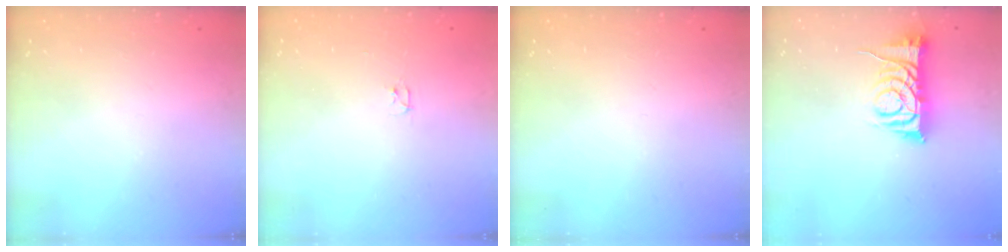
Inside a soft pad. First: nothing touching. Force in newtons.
{"total": 2.4, "press": 2.3, "slide": 0.4}
{"total": 0.0}
{"total": 9.4, "press": 9.4, "slide": 0.5}